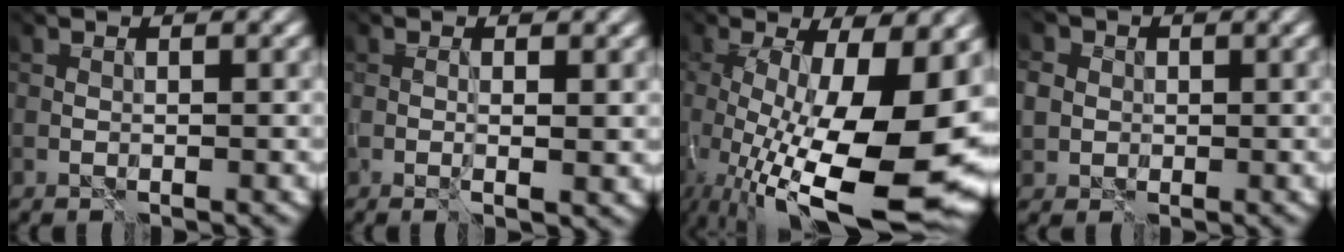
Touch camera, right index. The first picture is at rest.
{"total": 1.4, "force": [0.0, 0.2, 1.3], "torque": [-0.026, -0.006, 0.003]}
{"total": 16.9, "force": [-3.8, 6.4, 15.2], "torque": [-0.234, -0.034, -0.045]}
{"total": 5.5, "force": [1.9, 4.8, 2.0], "torque": [-0.042, 0.025, 0.016]}